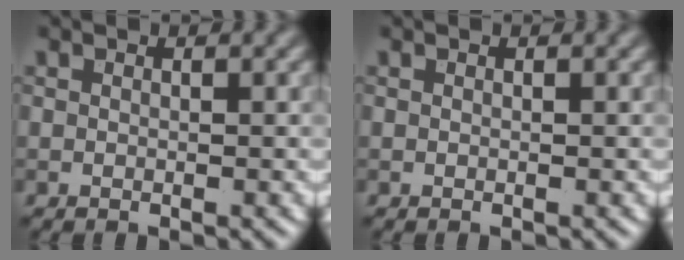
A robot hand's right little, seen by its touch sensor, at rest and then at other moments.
{"total": 0.0}